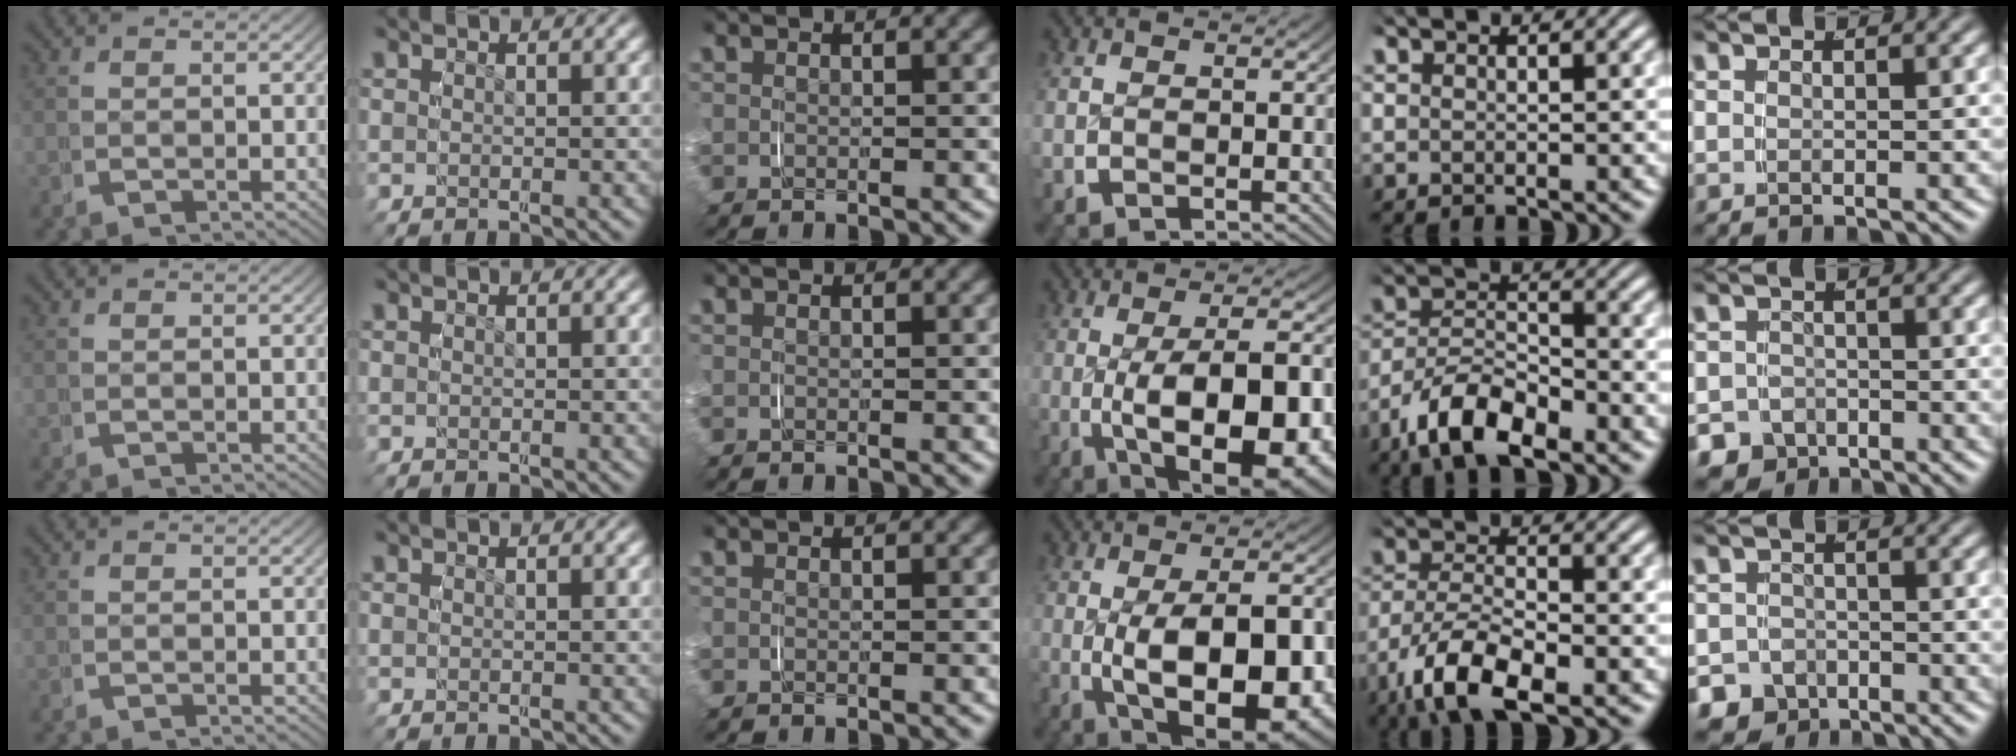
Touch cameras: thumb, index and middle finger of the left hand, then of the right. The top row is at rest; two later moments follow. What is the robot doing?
{"motion": "grasp_and_lifting", "object": "paper plate"}